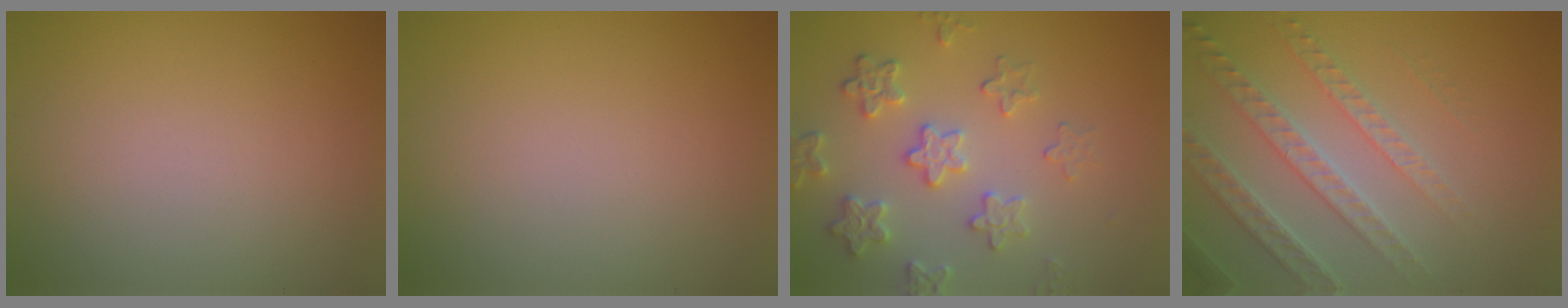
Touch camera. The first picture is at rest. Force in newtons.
{"total": 0.0}
{"total": 4.2, "press": 3.7, "slide": 2.0}
{"total": 4.0, "press": 4.0, "slide": 0.6}